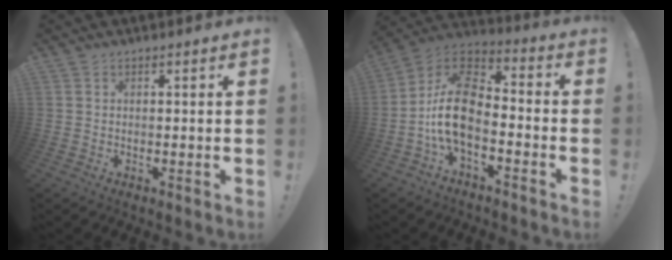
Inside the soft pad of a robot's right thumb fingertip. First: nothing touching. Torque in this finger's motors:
{"motor_torque": [0.98, 1.05, 0.30, -0.07, 0.37]}